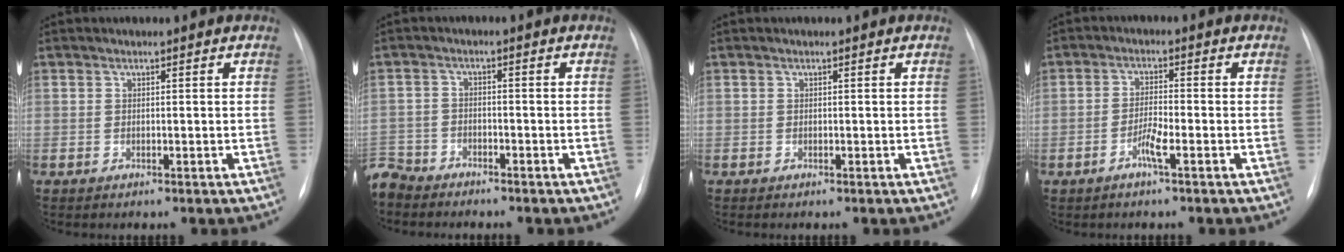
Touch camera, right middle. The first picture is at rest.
{"total": 6.5, "force": [-5.9, 2.6, 0.4], "torque": [-0.013, -0.008, -0.110]}
{"total": 0.0}
{"total": 2.9, "force": [-1.6, -0.1, 2.4], "torque": [-0.050, -0.001, -0.035]}